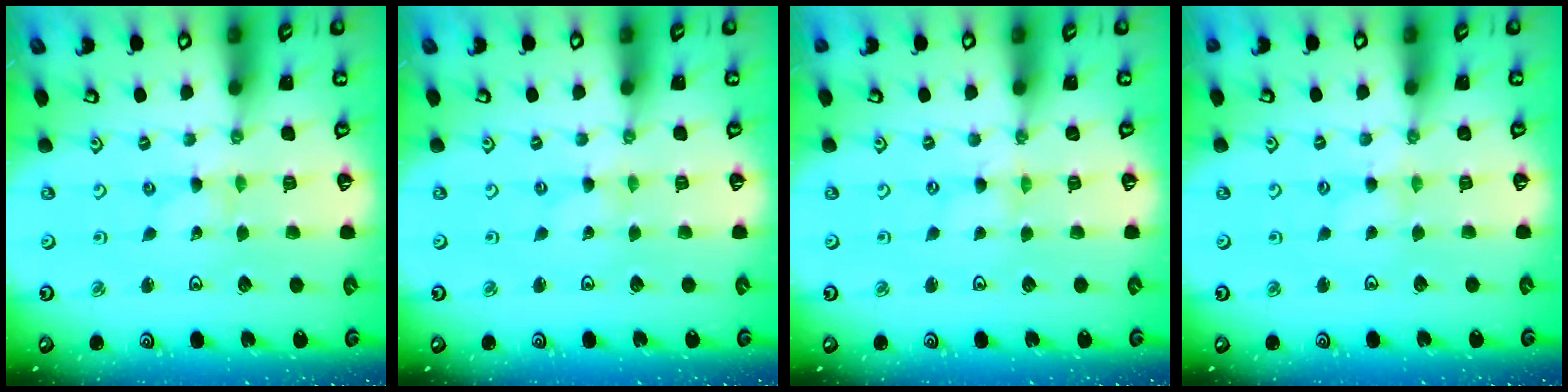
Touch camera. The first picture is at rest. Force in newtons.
{"total": 0.0}
{"total": 0.0}
{"total": 1.6, "press": 1.6, "slide": 0.3}